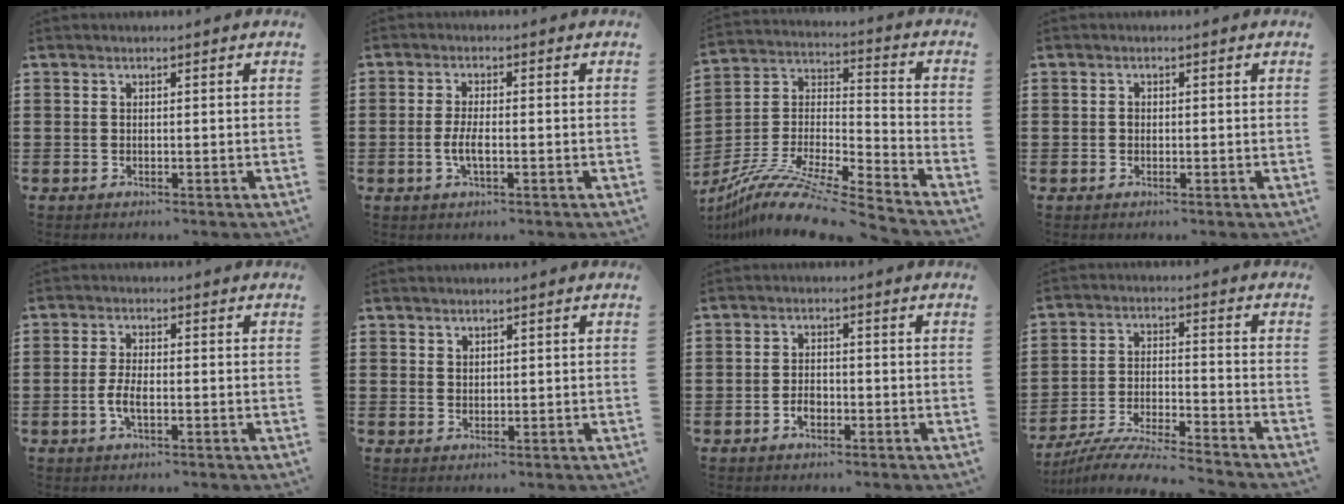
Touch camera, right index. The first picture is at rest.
{"total": 3.4, "force": [-0.9, 0.9, 3.2], "torque": [-0.071, -0.004, -0.022]}
{"total": 12.1, "force": [-10.4, 0.8, 6.2], "torque": [-0.128, 0.005, -0.207]}
{"total": 0.7, "force": [-0.1, 0.5, 0.4], "torque": [-0.009, 0.001, -0.002]}
{"total": 3.5, "force": [-0.9, 1.2, 3.1], "torque": [-0.071, -0.002, -0.021]}
{"total": 1.4, "force": [1.2, 0.7, 0.1], "torque": [-0.004, 0.001, 0.023]}
{"total": 2.3, "force": [-1.1, 1.3, 1.6], "torque": [-0.033, 0.002, -0.022]}
{"total": 7.1, "force": [-6.8, -0.2, 2.1], "torque": [-0.048, -0.005, -0.134]}